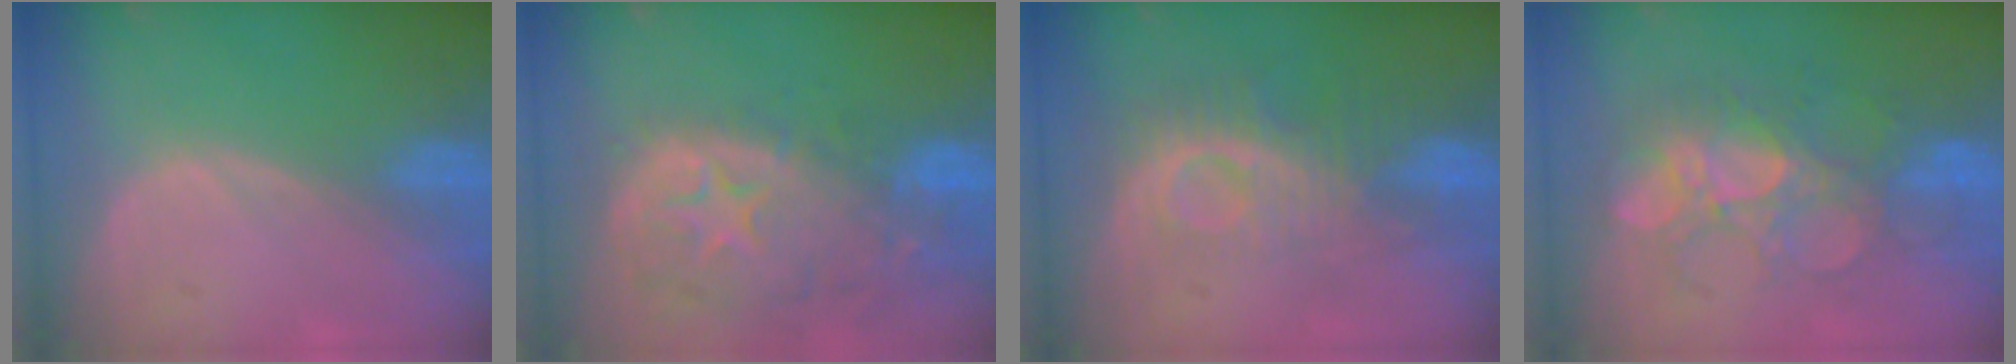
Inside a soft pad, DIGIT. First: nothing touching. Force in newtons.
{"total": 13.9, "press": 11.2, "slide": 8.3}
{"total": 9.4, "press": 8.2, "slide": 4.5}
{"total": 9.1, "press": 8.9, "slide": 1.9}